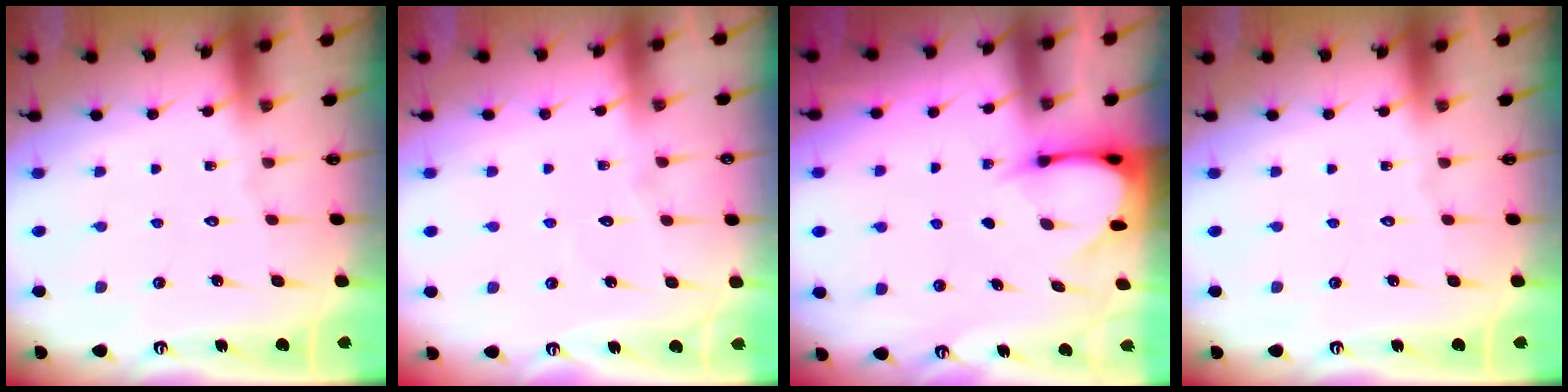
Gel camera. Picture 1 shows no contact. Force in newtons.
{"total": 3.4, "press": 3.3, "slide": 0.4}
{"total": 3.4, "press": 3.4, "slide": 0.3}
{"total": 0.0}